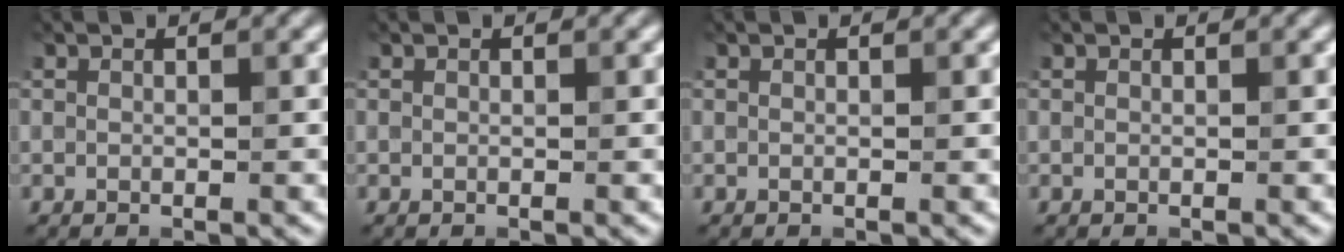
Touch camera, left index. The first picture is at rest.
{"total": 0.0}
{"total": 0.0}
{"total": 0.0}